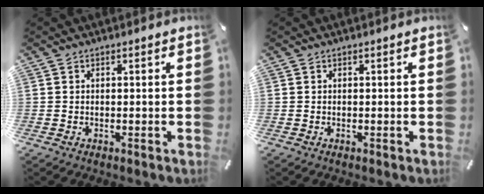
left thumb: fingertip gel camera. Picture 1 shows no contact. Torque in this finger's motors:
{"motor_torque": [0.00, 0.00, 0.00, 0.01, 0.00]}